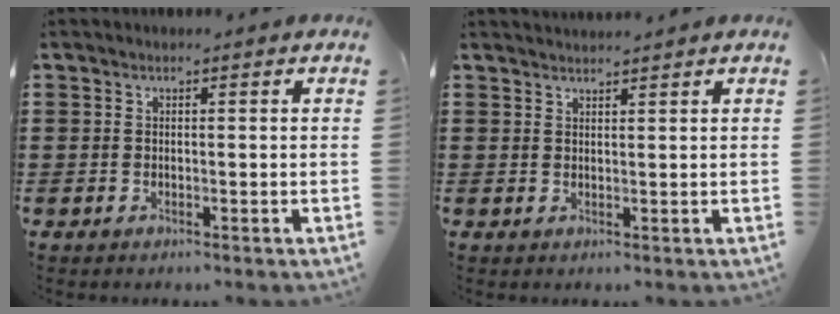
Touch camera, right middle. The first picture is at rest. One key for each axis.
{"total": 1.5, "fx": 1.5, "fy": -0.3, "fz": 0.0, "tx": -0.002, "ty": 0.000, "tz": 0.029}